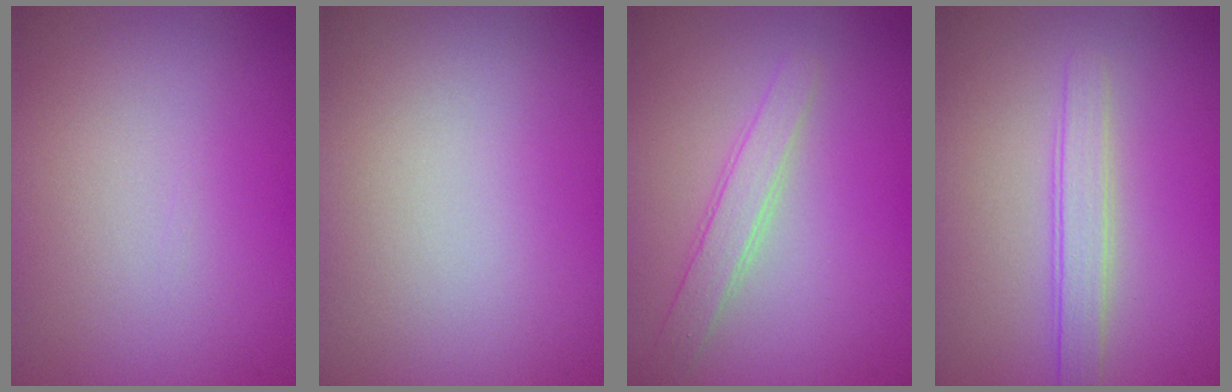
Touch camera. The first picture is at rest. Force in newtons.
{"total": 0.0}
{"total": 2.3, "press": 2.3, "slide": 0.1}
{"total": 2.4, "press": 2.4, "slide": 0.2}